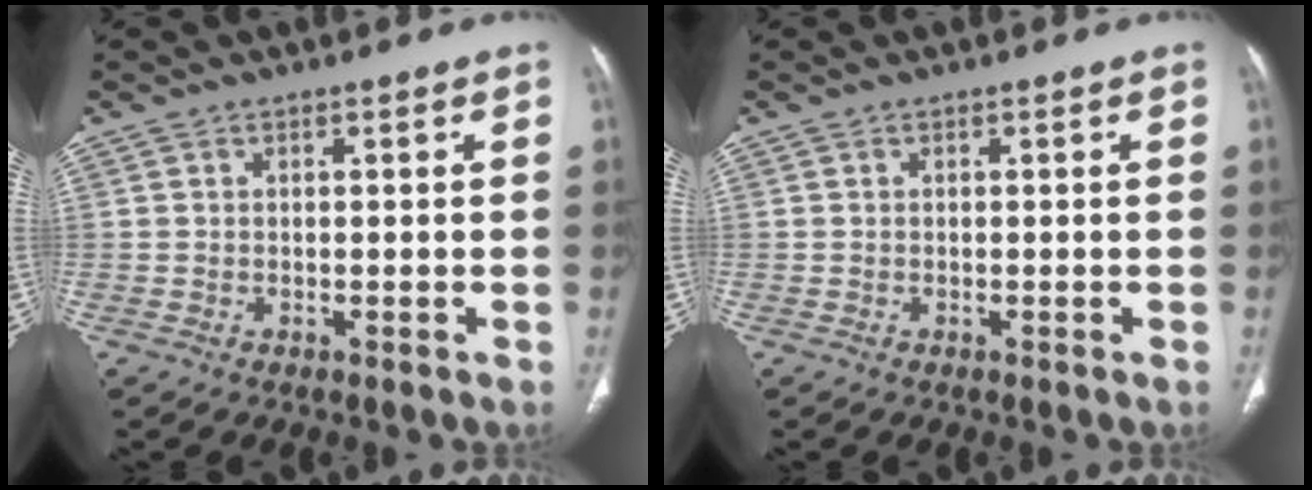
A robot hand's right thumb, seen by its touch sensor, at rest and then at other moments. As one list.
[{"total": 0.0}]